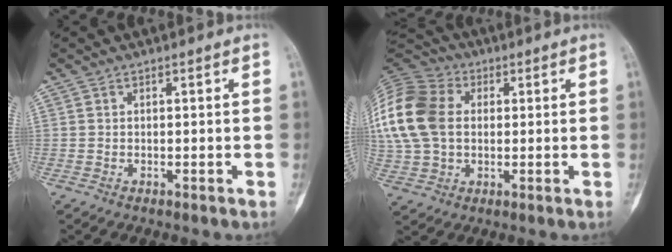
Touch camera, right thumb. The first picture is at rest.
{"total": 19.9, "force": [2.6, 14.6, 13.3], "torque": [-0.308, 0.025, 0.047]}